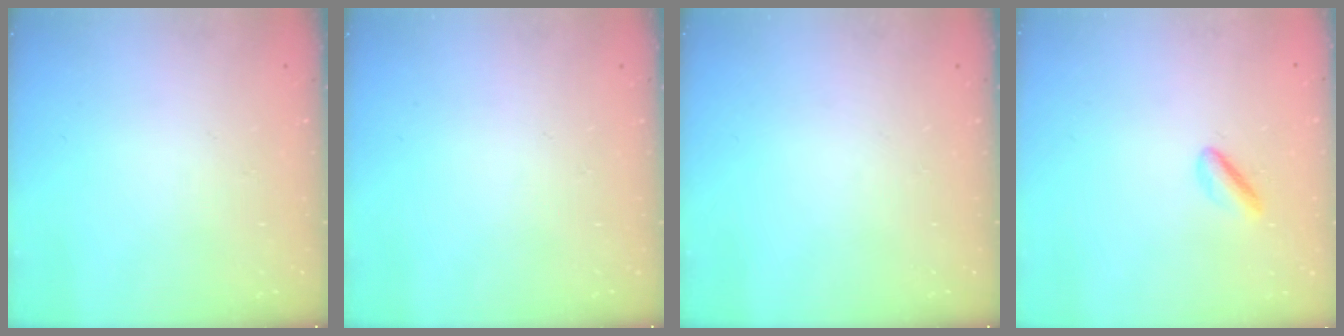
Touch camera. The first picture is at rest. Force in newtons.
{"total": 0.0}
{"total": 0.0}
{"total": 2.5, "press": 2.5, "slide": 0.3}